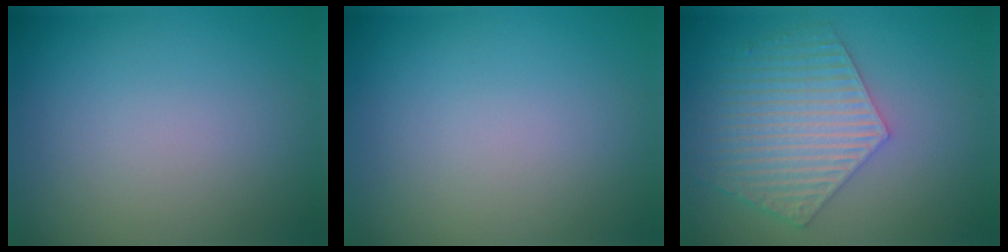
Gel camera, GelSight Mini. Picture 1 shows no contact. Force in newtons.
{"total": 0.0}
{"total": 6.2, "press": 4.9, "slide": 3.9}